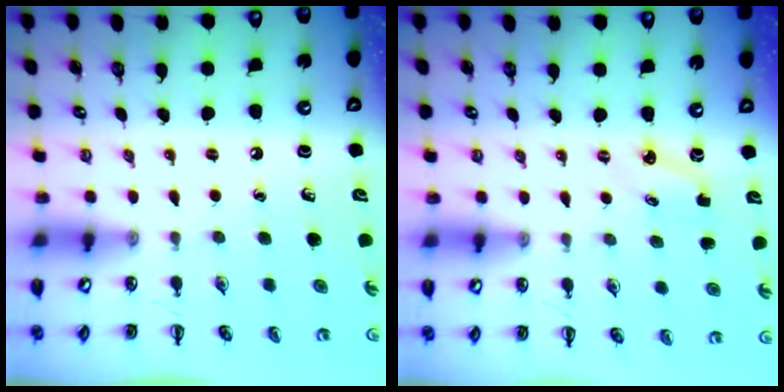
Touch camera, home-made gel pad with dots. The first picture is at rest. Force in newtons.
{"total": 3.2, "press": 3.0, "slide": 0.9}